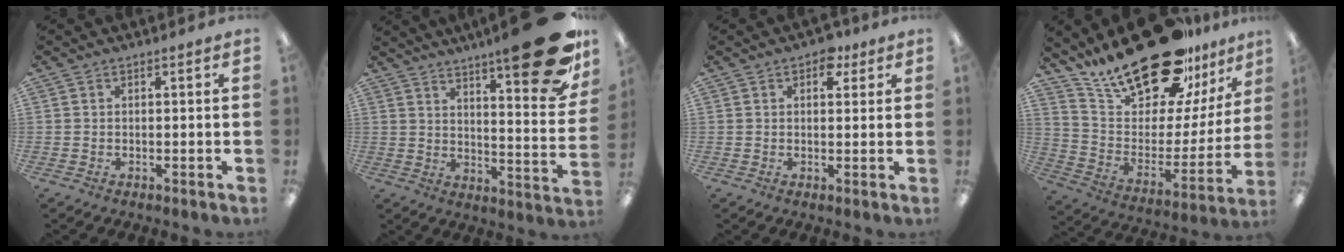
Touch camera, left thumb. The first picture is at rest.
{"total": 20.7, "force": [13.6, 4.7, 14.8], "torque": [-0.197, -0.096, 0.214]}
{"total": 4.5, "force": [2.4, 2.7, 2.6], "torque": [-0.017, -0.008, 0.036]}
{"total": 26.3, "force": [21.2, 9.6, 12.1], "torque": [-0.202, -0.137, 0.374]}